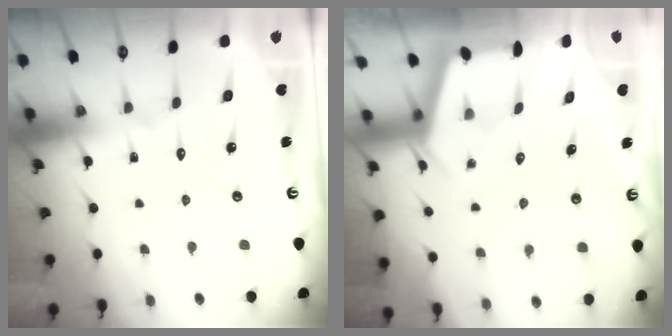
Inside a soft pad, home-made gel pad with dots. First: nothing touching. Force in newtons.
{"total": 2.0, "press": 2.0, "slide": 0.3}